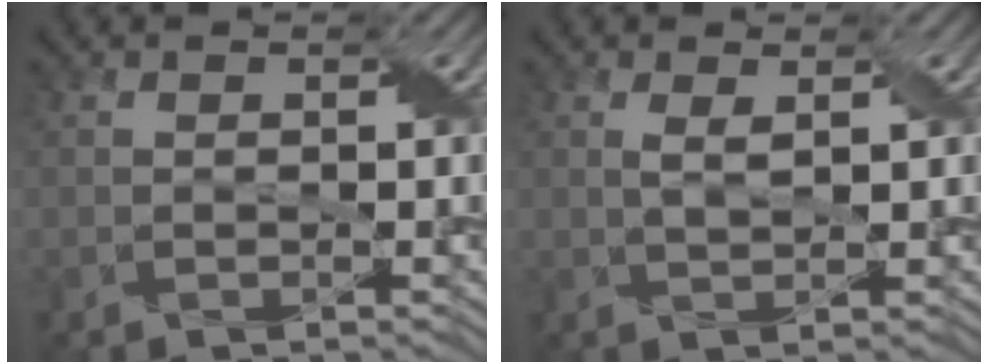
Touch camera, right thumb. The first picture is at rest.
{"total": 1.6, "force": [0.7, 0.5, 1.4], "torque": [-0.037, 0.001, 0.016]}